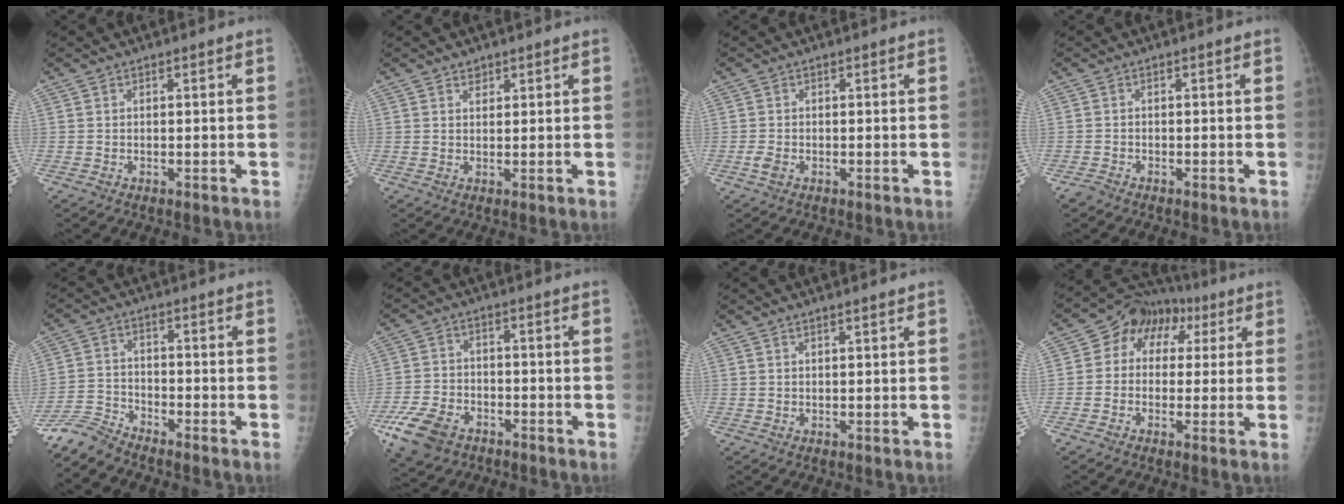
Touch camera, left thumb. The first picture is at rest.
{"total": 1.6, "force": [1.1, 1.1, 0.4], "torque": [0.007, -0.006, 0.016]}
{"total": 1.8, "force": [-0.7, 1.2, 1.1], "torque": [-0.023, -0.001, -0.014]}
{"total": 1.3, "force": [-1.1, 0.6, 0.2], "torque": [-0.006, -0.001, -0.025]}
{"total": 5.1, "force": [-5.1, 0.4, -0.3], "torque": [0.000, 0.018, -0.107]}
{"total": 10.0, "force": [-5.6, 6.5, 5.2], "torque": [-0.104, 0.019, -0.099]}
{"total": 1.3, "force": [1.0, 0.2, 0.8], "torque": [-0.009, -0.005, 0.017]}
{"total": 11.5, "force": [2.8, 9.0, 6.6], "torque": [-0.065, 0.026, 0.030]}